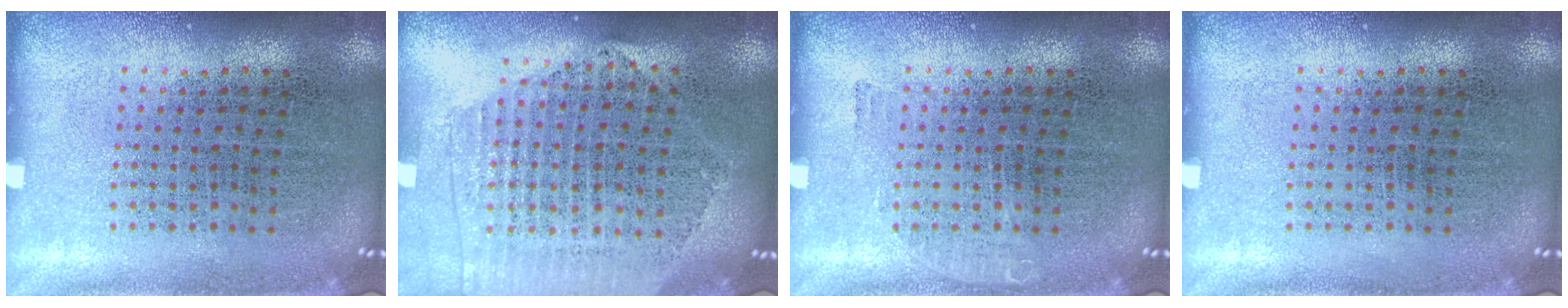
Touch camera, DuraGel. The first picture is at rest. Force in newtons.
{"total": 2.0, "press": 1.8, "slide": 0.9}
{"total": 0.5, "press": 0.5, "slide": 0.1}
{"total": 0.0}